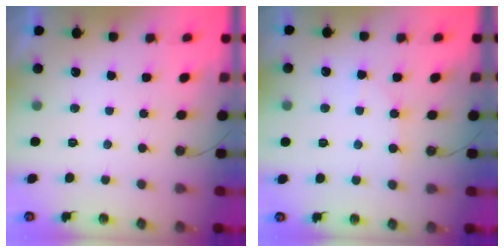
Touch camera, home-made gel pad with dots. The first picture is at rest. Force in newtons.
{"total": 3.4, "press": 3.4, "slide": 0.5}